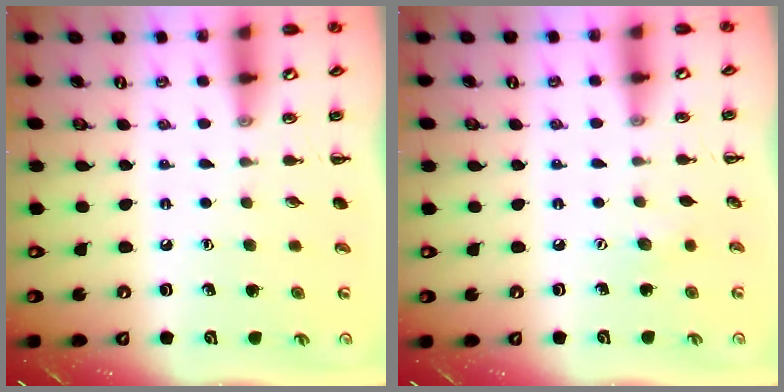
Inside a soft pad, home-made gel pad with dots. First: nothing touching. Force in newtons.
{"total": 3.1, "press": 3.0, "slide": 0.7}